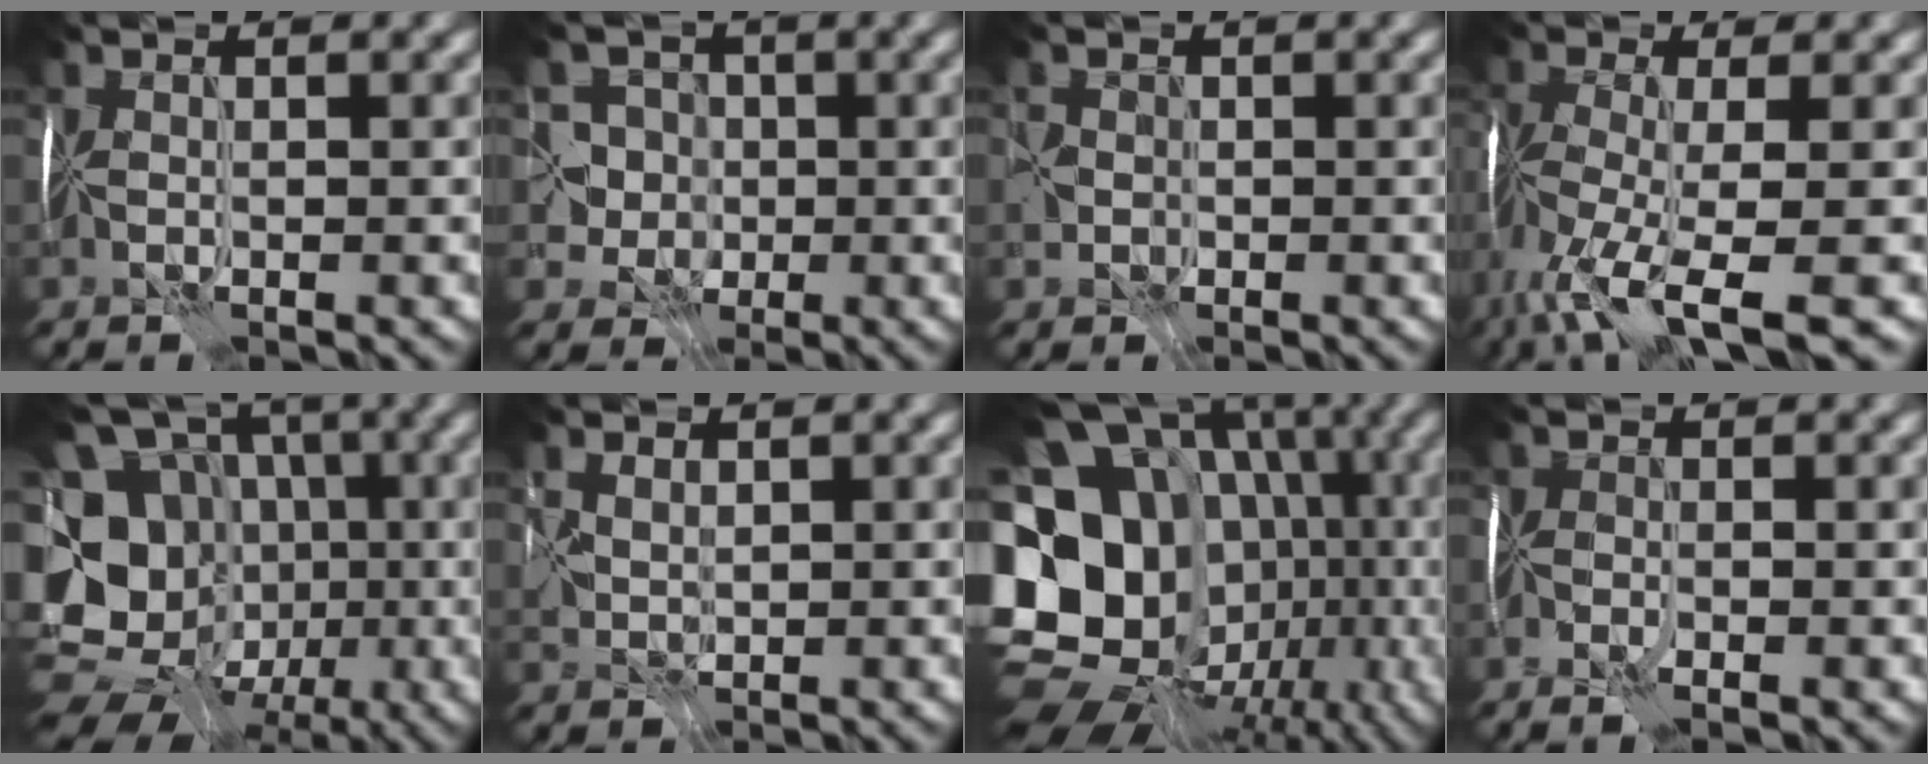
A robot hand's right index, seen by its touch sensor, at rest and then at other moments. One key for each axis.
{"total": 4.2, "fx": -0.2, "fy": 4.1, "fz": 0.7, "tx": -0.001, "ty": 0.026, "tz": -0.028}
{"total": 1.1, "fx": -0.3, "fy": 1.0, "fz": -0.2, "tx": -0.004, "ty": 0.005, "tz": -0.011}
{"total": 10.0, "fx": -5.8, "fy": 3.0, "fz": 7.5, "tx": -0.157, "ty": -0.013, "tz": -0.094}
{"total": 19.1, "fx": -4.6, "fy": 16.7, "fz": 8.1, "tx": -0.200, "ty": 0.007, "tz": -0.095}
{"total": 1.1, "fx": 0.9, "fy": 0.7, "fz": 0.1, "tx": -0.016, "ty": 0.009, "tz": 0.020}
{"total": 20.8, "fx": -3.6, "fy": 17.9, "fz": 9.9, "tx": -0.178, "ty": 0.028, "tz": -0.080}
{"total": 2.2, "fx": -1.2, "fy": 0.8, "fz": 1.6, "tx": -0.024, "ty": -0.002, "tz": -0.018}